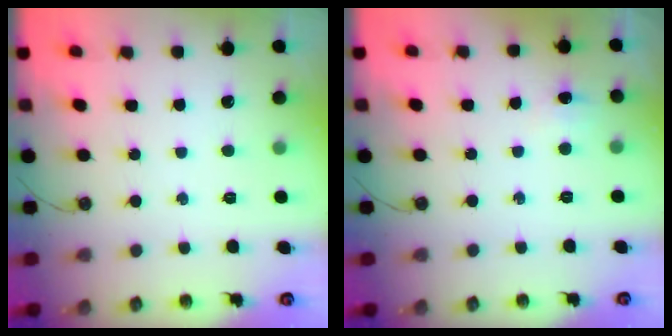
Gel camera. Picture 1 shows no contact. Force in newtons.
{"total": 13.5, "press": 4.4, "slide": 12.8}